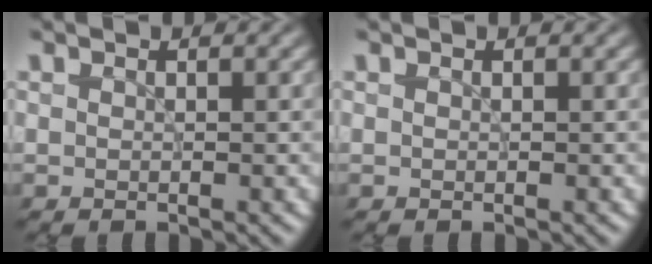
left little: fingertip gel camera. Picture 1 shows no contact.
{"total": 0.0}